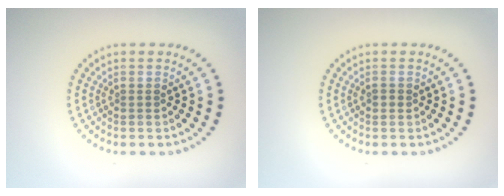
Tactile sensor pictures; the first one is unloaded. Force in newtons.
{"total": 0.7, "press": 0.7, "slide": 0.2}